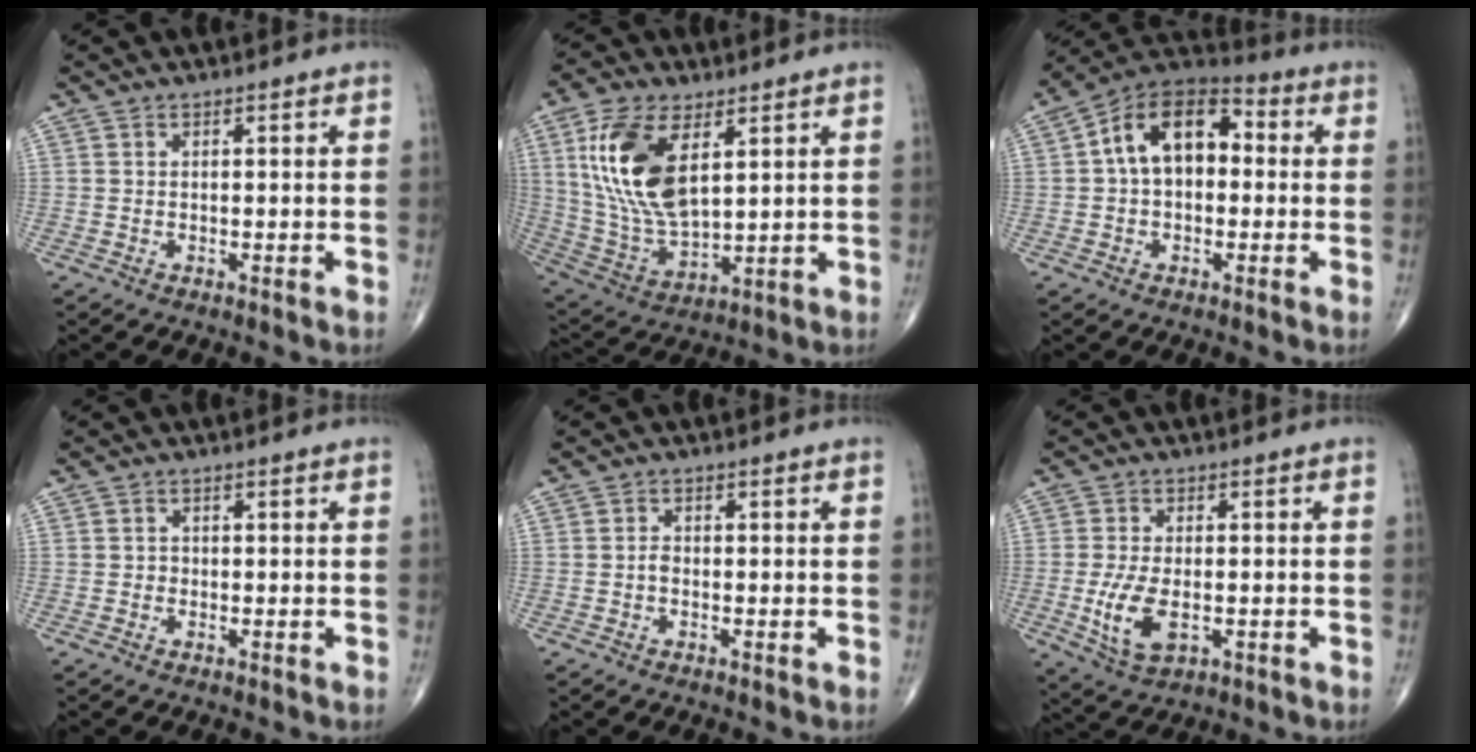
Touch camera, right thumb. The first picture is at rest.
{"total": 16.8, "force": [5.6, 8.2, 13.6], "torque": [-0.271, -0.021, 0.118]}
{"total": 13.6, "force": [1.3, 8.7, 10.4], "torque": [-0.147, 0.041, 0.004]}
{"total": 0.8, "force": [-0.2, 0.7, 0.2], "torque": [0.002, 0.003, -0.007]}
{"total": 1.4, "force": [-0.5, 1.0, 0.9], "torque": [-0.011, 0.004, -0.012]}
{"total": 8.0, "force": [-1.7, 4.3, 6.5], "torque": [-0.130, -0.007, -0.023]}